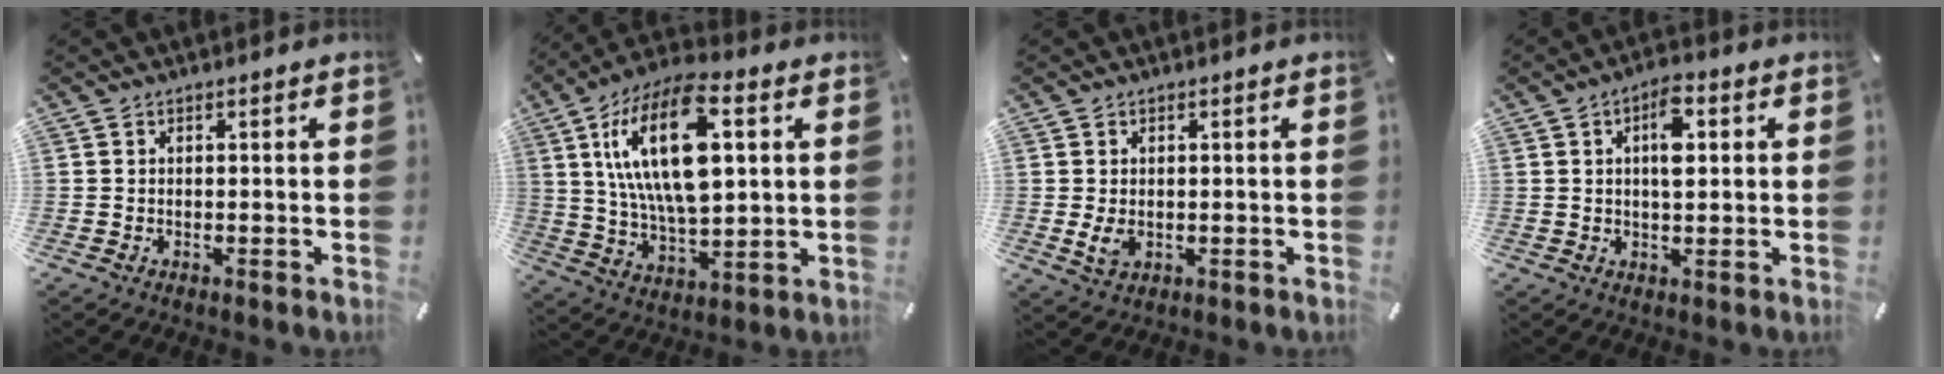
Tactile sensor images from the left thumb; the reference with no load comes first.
{"total": 21.1, "force": [6.8, 10.1, 17.2], "torque": [-0.358, -0.009, 0.106]}
{"total": 3.3, "force": [-0.2, 2.3, 2.3], "torque": [-0.055, -0.008, -0.009]}
{"total": 7.3, "force": [1.9, 3.4, 6.2], "torque": [-0.095, -0.002, 0.024]}